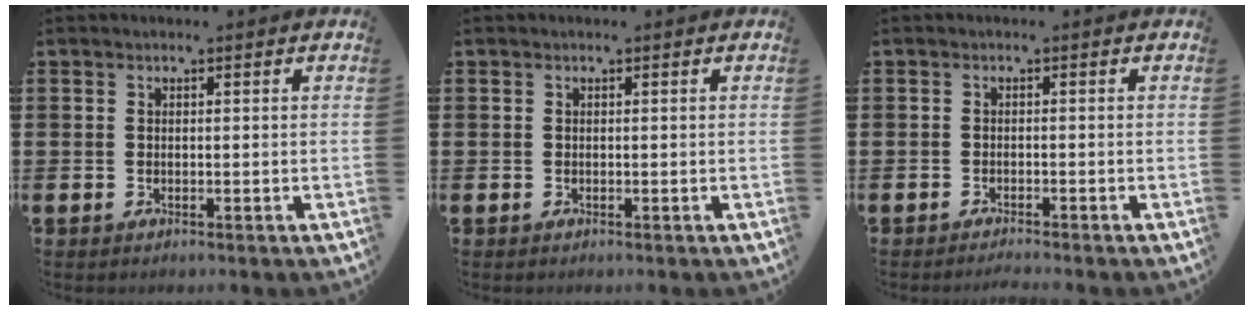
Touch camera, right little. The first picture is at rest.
{"total": 0.0}
{"total": 0.8, "force": [-0.8, -0.1, 0.2], "torque": [-0.003, -0.002, -0.016]}